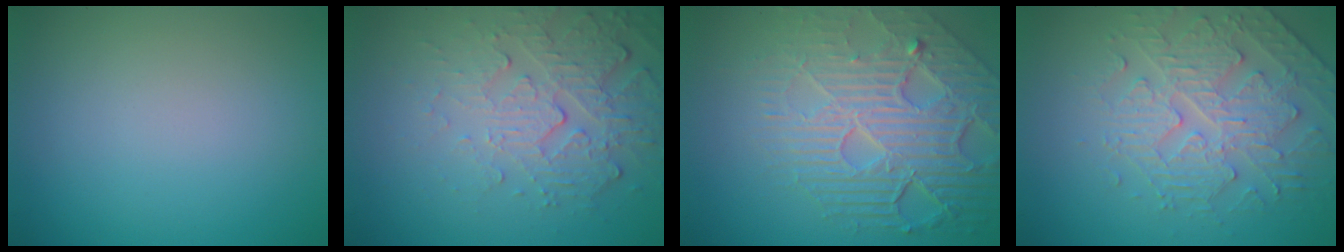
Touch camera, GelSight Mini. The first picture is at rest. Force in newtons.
{"total": 5.4, "press": 3.7, "slide": 4.0}
{"total": 8.8, "press": 5.9, "slide": 6.5}
{"total": 4.4, "press": 3.9, "slide": 2.1}